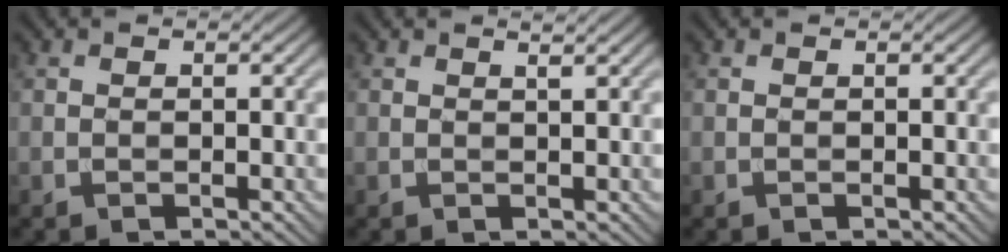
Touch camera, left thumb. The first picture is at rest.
{"total": 0.9, "force": [0.7, 0.0, 0.6], "torque": [-0.015, 0.003, 0.011]}
{"total": 0.0}